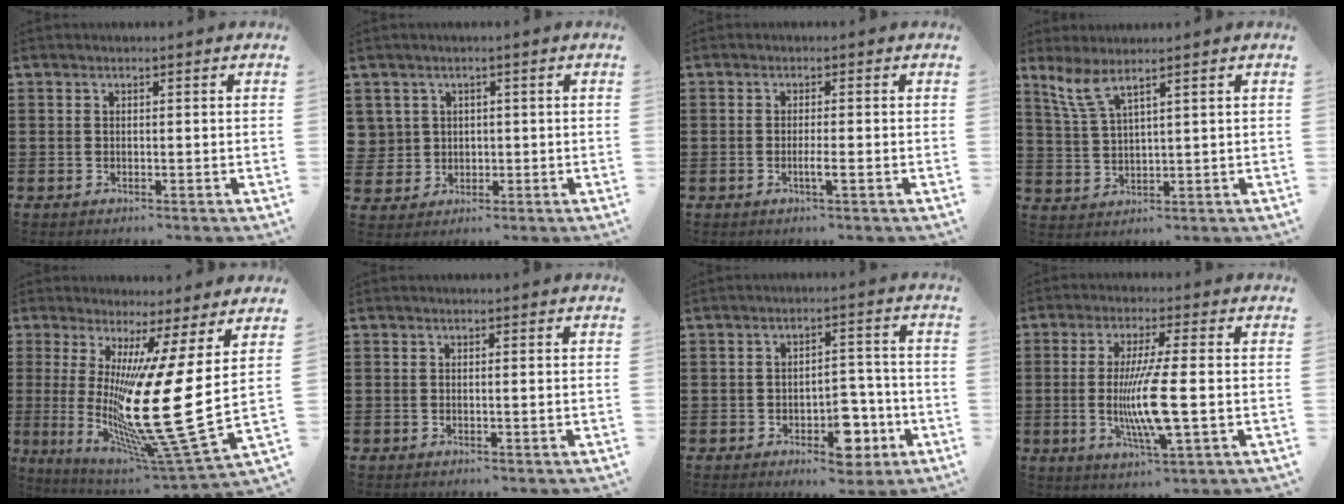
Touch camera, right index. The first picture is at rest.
{"total": 2.9, "force": [0.7, 2.8, 0.1], "torque": [-0.016, 0.011, 0.012]}
{"total": 2.2, "force": [-0.8, 0.0, 2.0], "torque": [-0.035, -0.004, -0.015]}
{"total": 4.5, "force": [3.0, 0.7, 3.3], "torque": [-0.074, 0.001, 0.053]}
{"total": 19.6, "force": [0.6, 3.1, 19.4], "torque": [-0.356, -0.058, 0.008]}
{"total": 0.6, "force": [0.0, -0.2, 0.6], "torque": [-0.010, -0.003, 0.000]}
{"total": 7.3, "force": [-3.3, 3.8, 5.4], "torque": [-0.065, 0.009, -0.055]}
{"total": 9.7, "force": [-1.1, 0.9, 9.6], "torque": [-0.191, -0.020, -0.026]}